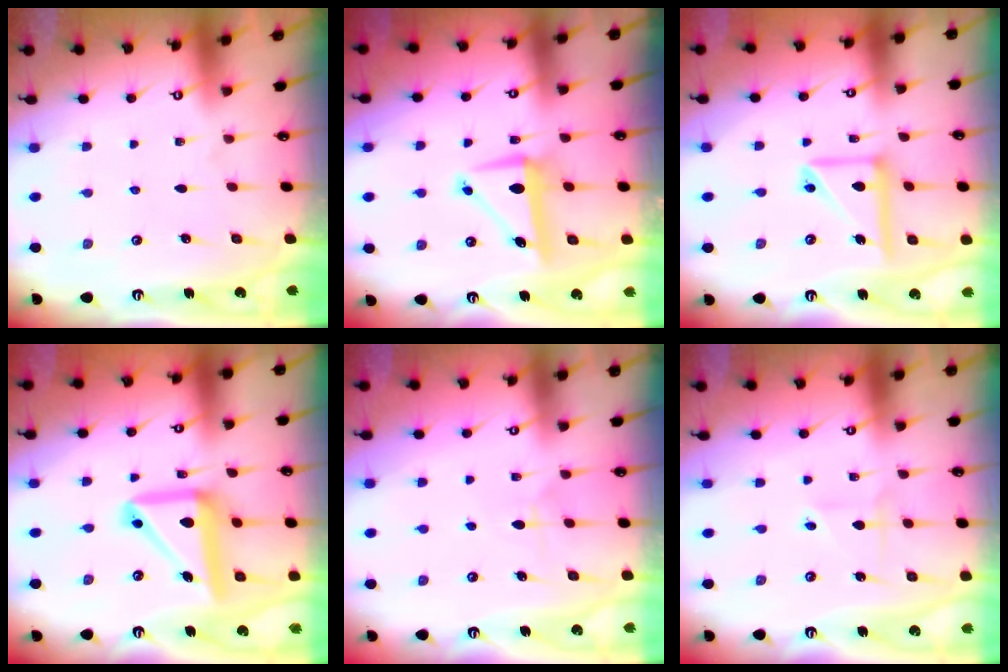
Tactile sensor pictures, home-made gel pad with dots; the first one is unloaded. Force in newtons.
{"total": 7.4, "press": 7.3, "slide": 1.3}
{"total": 14.1, "press": 13.9, "slide": 2.3}
{"total": 15.3, "press": 15.3, "slide": 1.5}
{"total": 5.7, "press": 5.7, "slide": 0.8}
{"total": 2.5, "press": 2.4, "slide": 0.6}